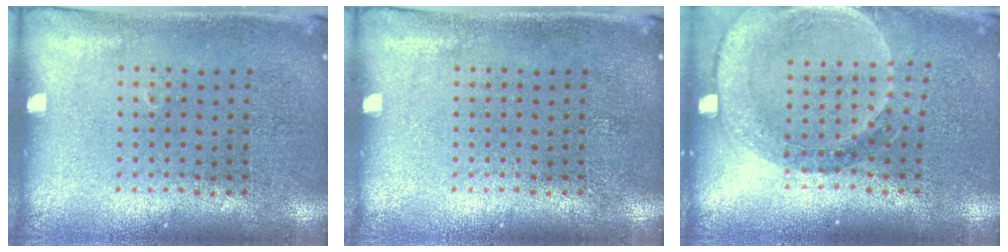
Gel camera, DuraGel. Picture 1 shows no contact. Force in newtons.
{"total": 0.0}
{"total": 1.5, "press": 1.5, "slide": 0.3}